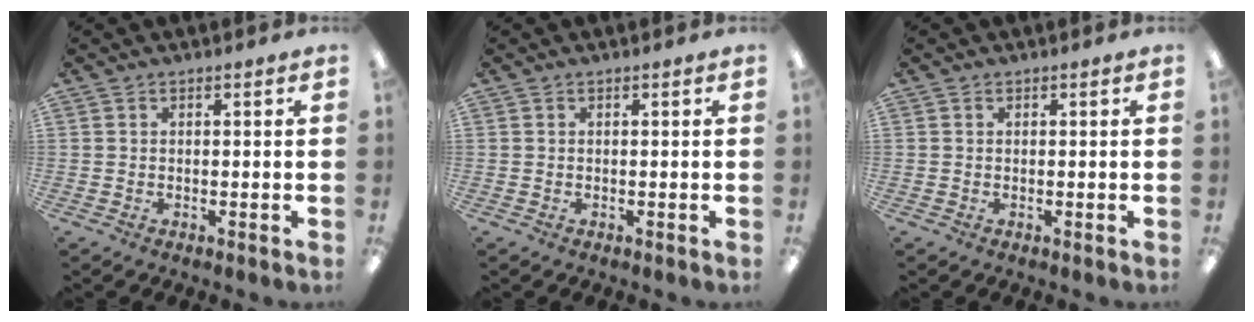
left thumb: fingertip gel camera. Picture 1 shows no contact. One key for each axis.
{"total": 0.0}
{"total": 0.0}